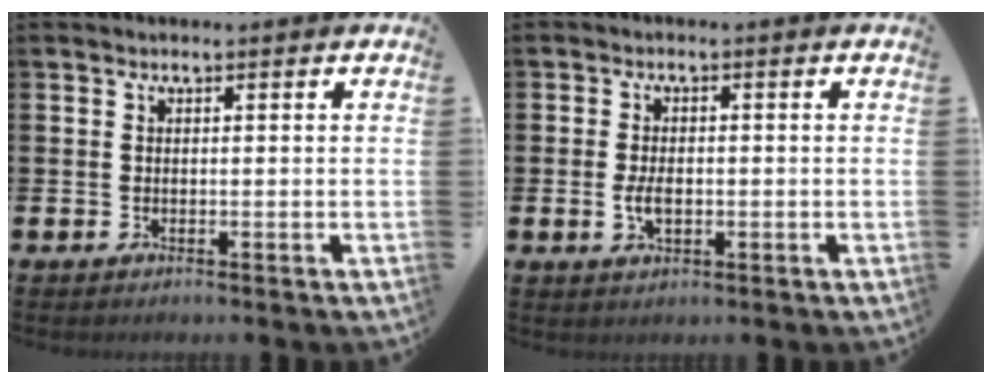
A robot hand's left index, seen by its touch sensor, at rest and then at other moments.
{"total": 3.0, "force": [-0.4, 1.7, 2.5], "torque": [-0.032, -0.002, -0.011]}